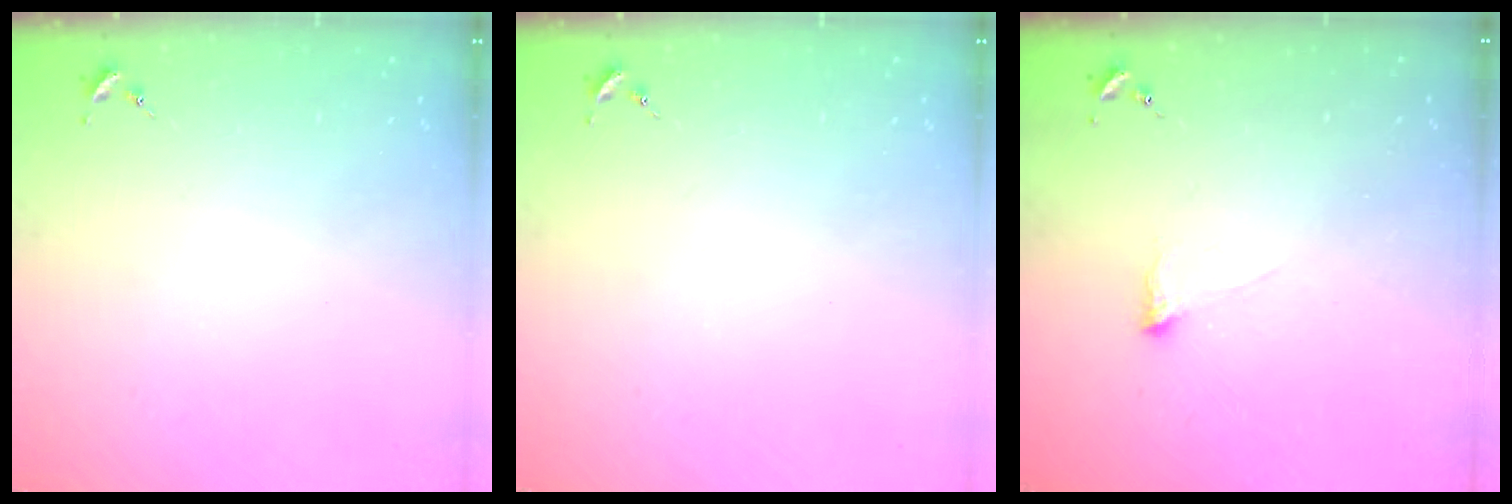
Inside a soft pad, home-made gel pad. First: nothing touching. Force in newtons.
{"total": 0.0}
{"total": 3.6, "press": 3.6, "slide": 0.6}